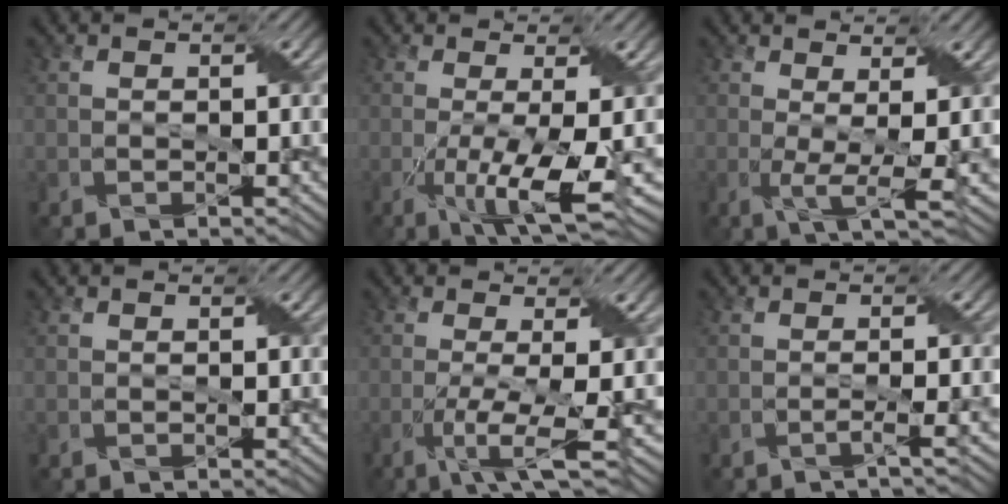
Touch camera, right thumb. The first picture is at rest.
{"total": 7.5, "force": [-1.9, 1.6, 7.1], "torque": [-0.119, -0.009, -0.028]}
{"total": 4.1, "force": [0.3, 0.9, 4.0], "torque": [-0.076, -0.006, 0.007]}
{"total": 0.0}
{"total": 5.6, "force": [-1.5, 1.0, 5.3], "torque": [-0.095, 0.000, -0.032]}
{"total": 1.8, "force": [-0.8, 0.3, 1.6], "torque": [-0.022, 0.000, -0.028]}